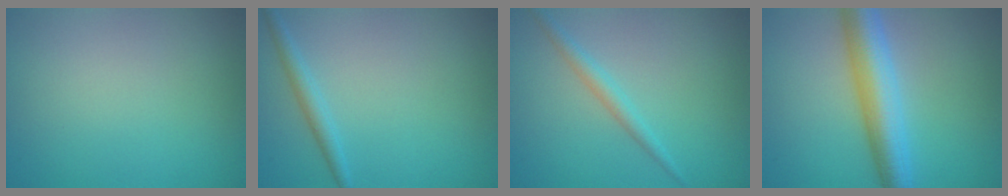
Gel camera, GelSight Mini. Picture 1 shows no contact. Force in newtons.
{"total": 1.7, "press": 1.7, "slide": 0.0}
{"total": 1.7, "press": 1.7, "slide": 0.1}
{"total": 6.0, "press": 6.0, "slide": 0.3}